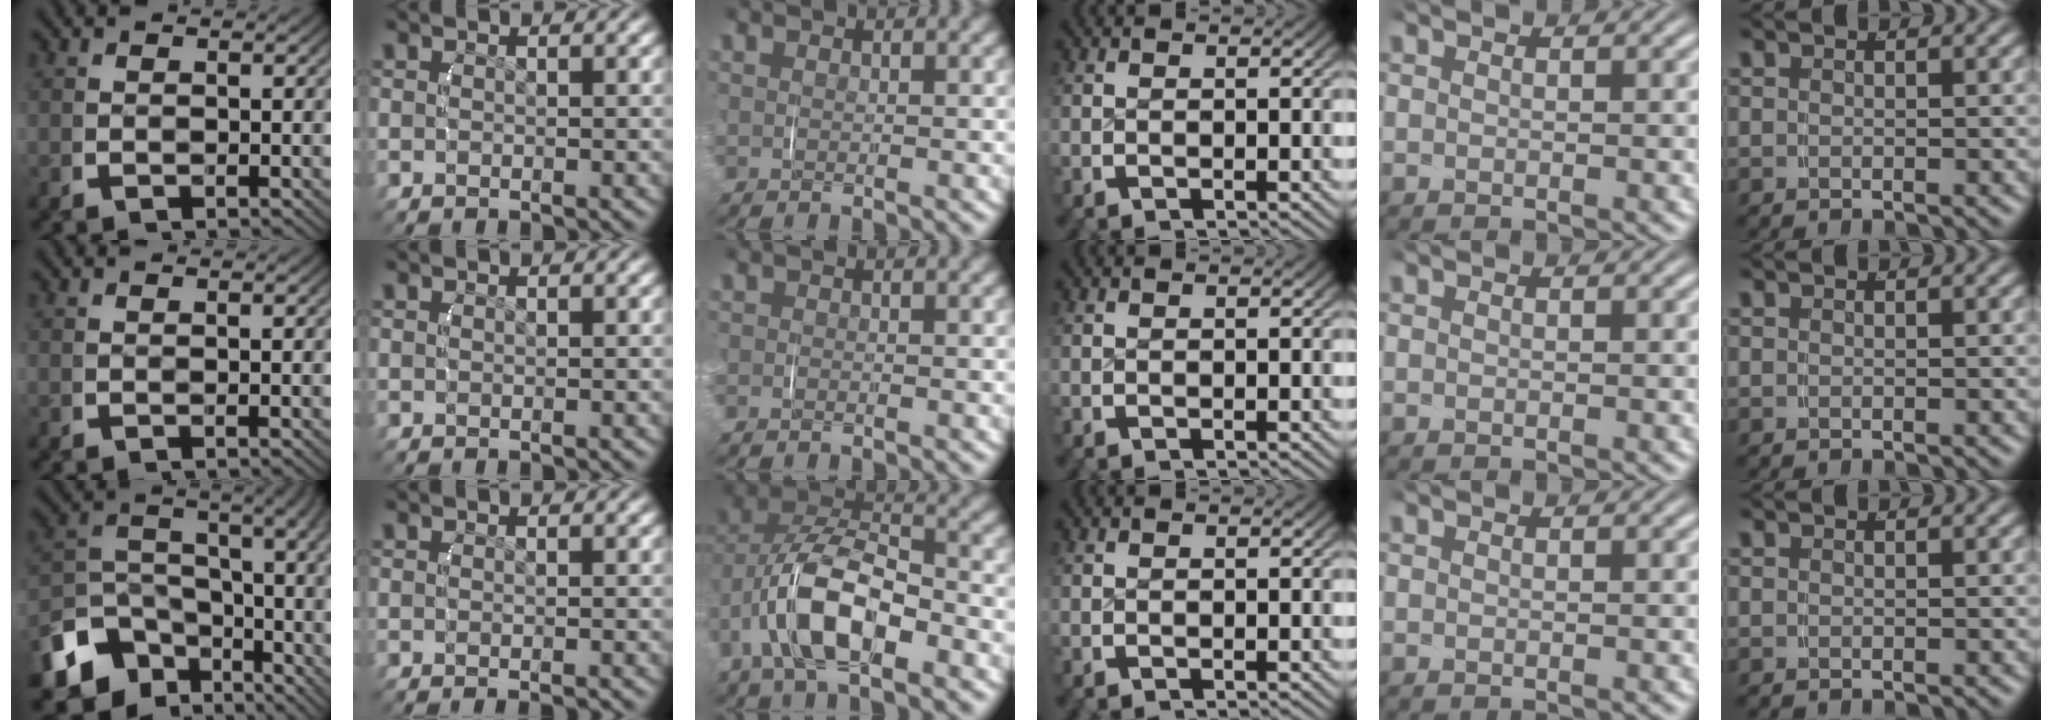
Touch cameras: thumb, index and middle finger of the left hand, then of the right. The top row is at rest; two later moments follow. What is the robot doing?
{"motion": "grasp_and_lifting", "object": "towel"}